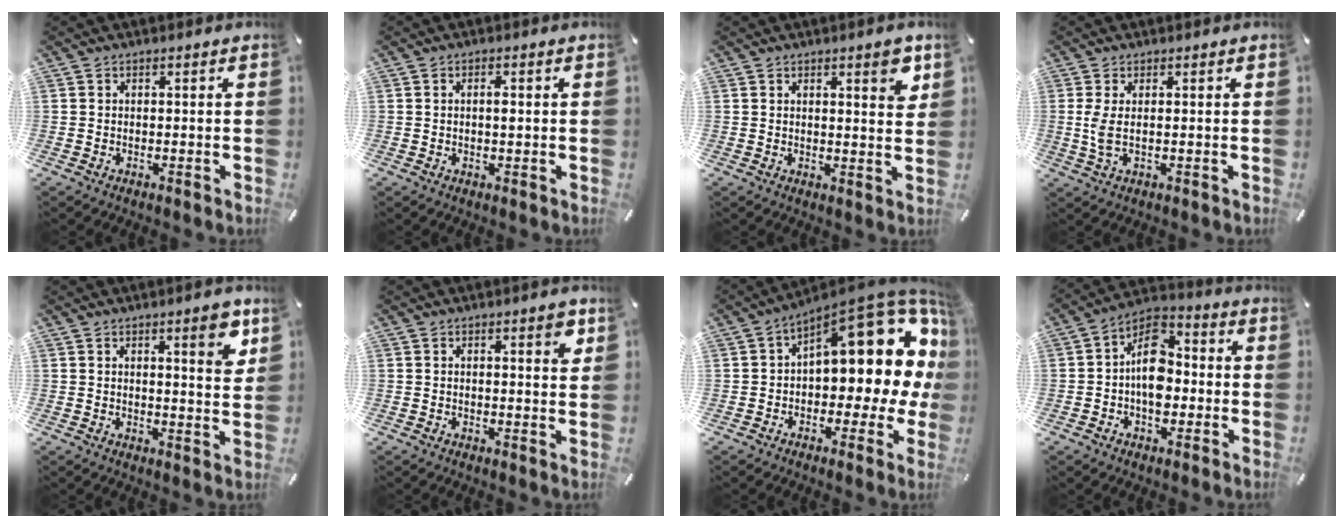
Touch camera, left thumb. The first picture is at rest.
{"total": 1.7, "force": [0.2, 0.7, 1.5], "torque": [-0.031, 0.004, 0.002]}
{"total": 5.1, "force": [3.0, 1.5, 3.8], "torque": [-0.047, -0.016, 0.045]}
{"total": 4.6, "force": [0.4, 1.4, 4.4], "torque": [-0.095, -0.004, 0.005]}
{"total": 6.8, "force": [3.9, 1.8, 5.3], "torque": [-0.062, -0.023, 0.057]}
{"total": 3.5, "force": [1.8, 1.0, 2.8], "torque": [-0.033, -0.005, 0.024]}
{"total": 16.9, "force": [7.6, 7.8, 13.0], "torque": [-0.161, -0.069, 0.121]}
{"total": 11.5, "force": [-1.6, 7.9, 8.2], "torque": [-0.143, 0.017, -0.024]}